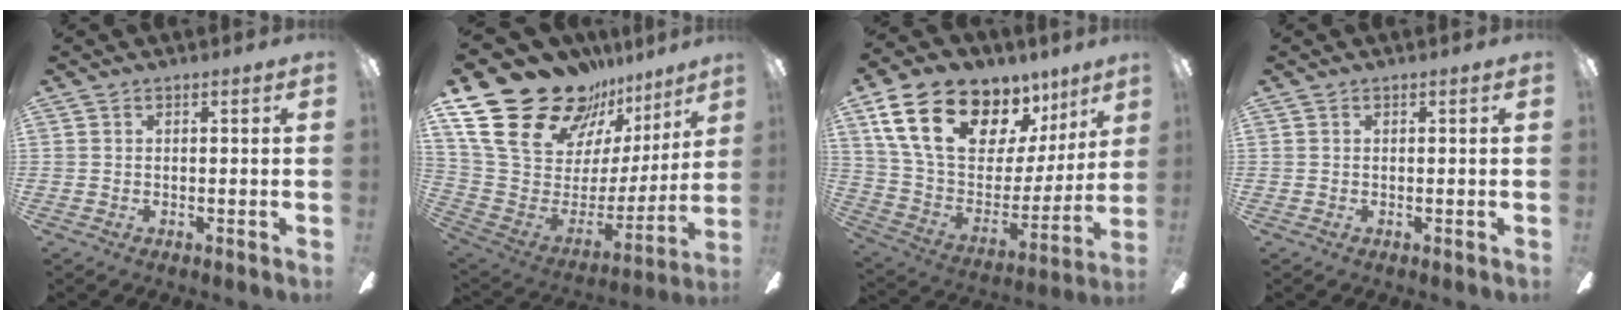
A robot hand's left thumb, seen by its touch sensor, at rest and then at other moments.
{"total": 27.2, "force": [18.7, 14.9, 13.0], "torque": [-0.217, -0.122, 0.361]}
{"total": 23.8, "force": [14.7, 13.2, 13.2], "torque": [-0.226, -0.080, 0.280]}
{"total": 0.0}